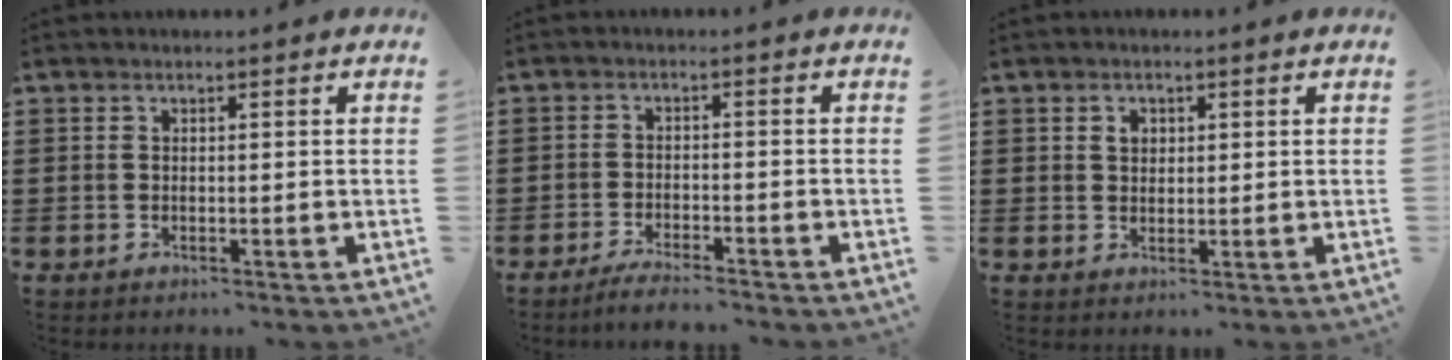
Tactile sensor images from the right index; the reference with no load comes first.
{"total": 2.8, "force": [-2.7, -0.2, 0.7], "torque": [-0.014, 0.000, -0.054]}
{"total": 1.7, "force": [0.6, 1.3, 0.9], "torque": [-0.023, 0.007, 0.011]}